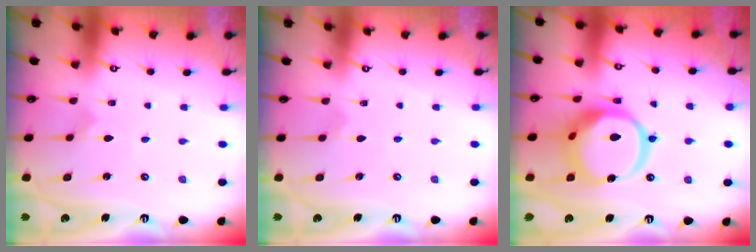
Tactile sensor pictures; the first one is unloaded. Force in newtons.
{"total": 1.2, "press": 1.2, "slide": 0.2}
{"total": 16.8, "press": 16.7, "slide": 1.8}